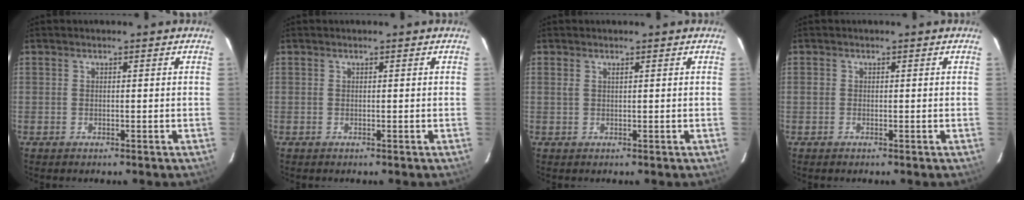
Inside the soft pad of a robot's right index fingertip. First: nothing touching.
{"total": 0.0}
{"total": 0.7, "force": [0.4, 0.1, 0.5], "torque": [-0.012, 0.003, 0.008]}
{"total": 0.7, "force": [-0.3, 0.6, 0.2], "torque": [-0.001, 0.000, -0.007]}